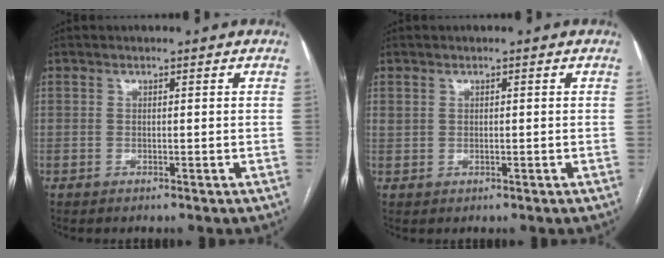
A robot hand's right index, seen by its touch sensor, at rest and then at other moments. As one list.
[{"total": 0.8, "force": [0.3, 0.6, 0.4], "torque": [-0.009, 0.007, 0.009]}]